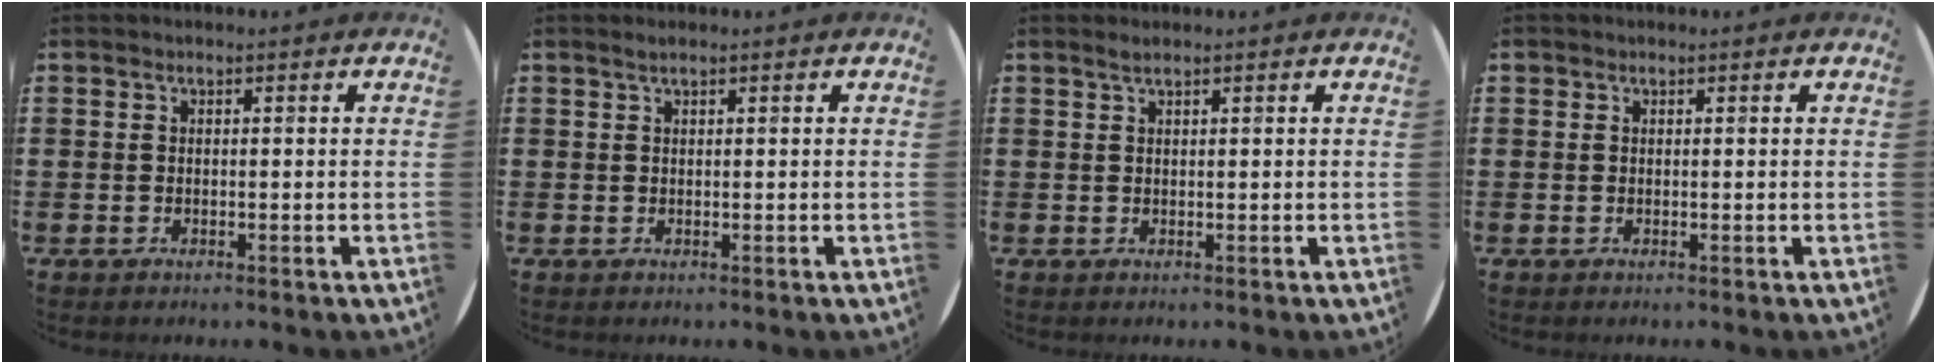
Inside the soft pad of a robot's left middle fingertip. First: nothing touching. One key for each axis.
{"total": 0.6, "fx": 0.4, "fy": 0.0, "fz": 0.5, "tx": -0.008, "ty": 0.000, "tz": 0.008}
{"total": 0.9, "fx": 0.7, "fy": 0.0, "fz": 0.6, "tx": -0.011, "ty": 0.001, "tz": 0.014}
{"total": 0.0}